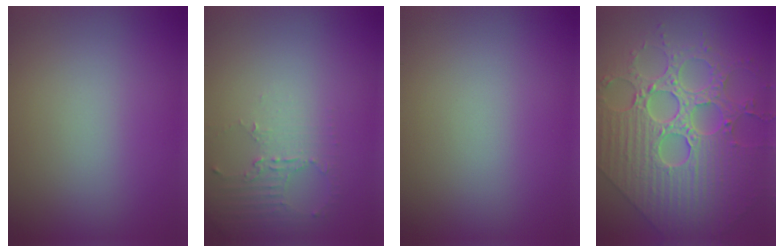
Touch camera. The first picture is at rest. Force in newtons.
{"total": 2.3, "press": 1.8, "slide": 1.6}
{"total": 0.0}
{"total": 8.9, "press": 7.2, "slide": 5.2}